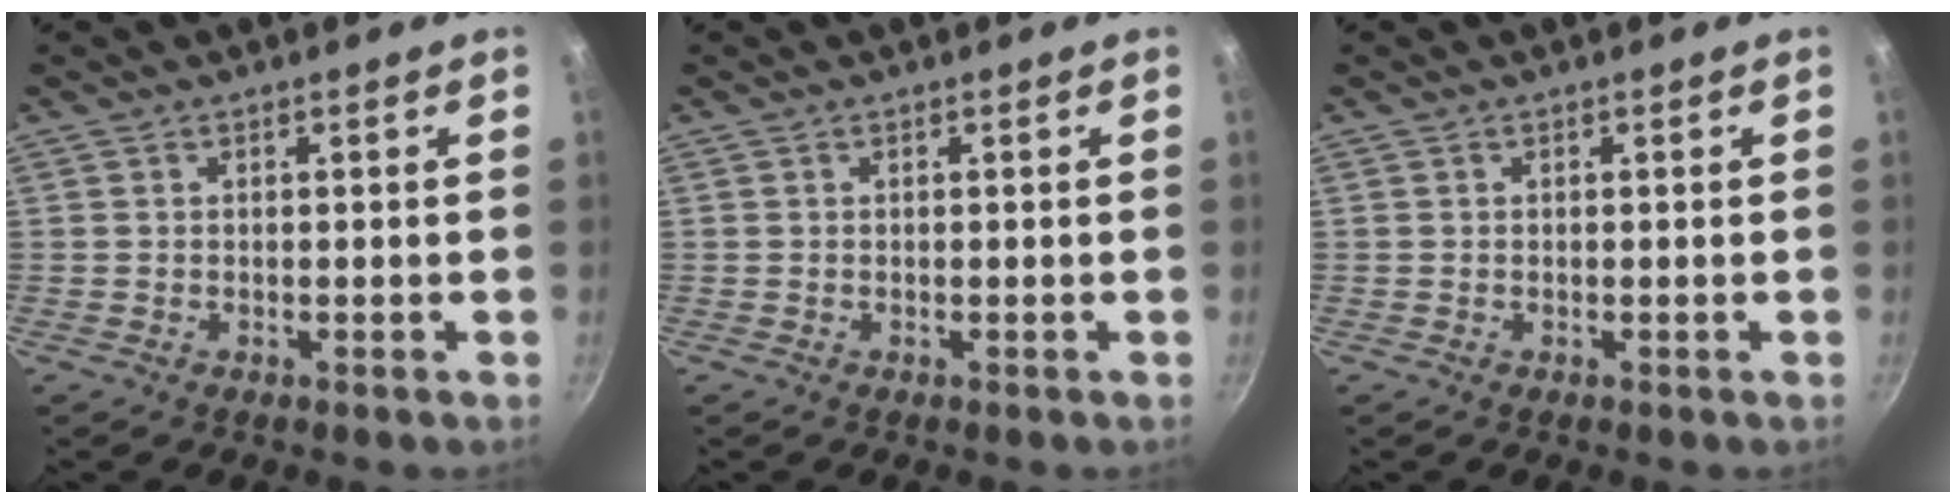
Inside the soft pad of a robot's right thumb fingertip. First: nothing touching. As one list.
[{"total": 0.0}, {"total": 0.0}]